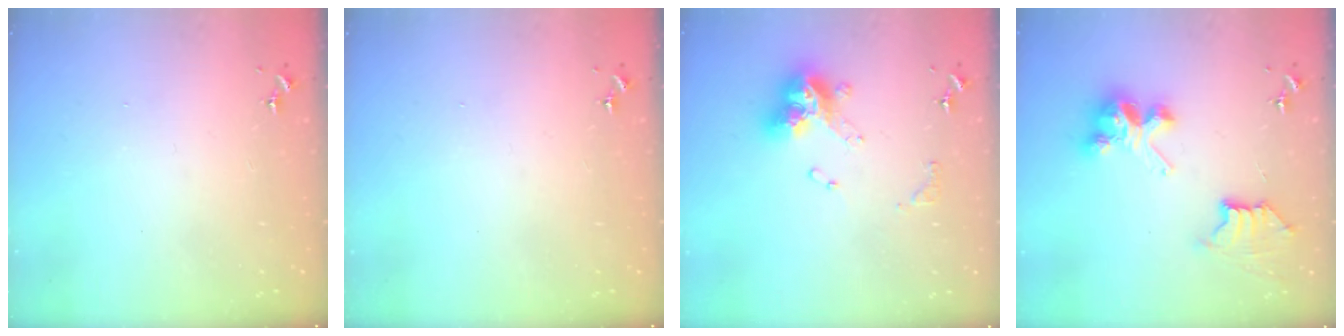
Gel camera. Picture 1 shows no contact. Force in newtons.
{"total": 0.0}
{"total": 14.5, "press": 14.4, "slide": 1.6}
{"total": 11.0, "press": 11.0, "slide": 1.2}